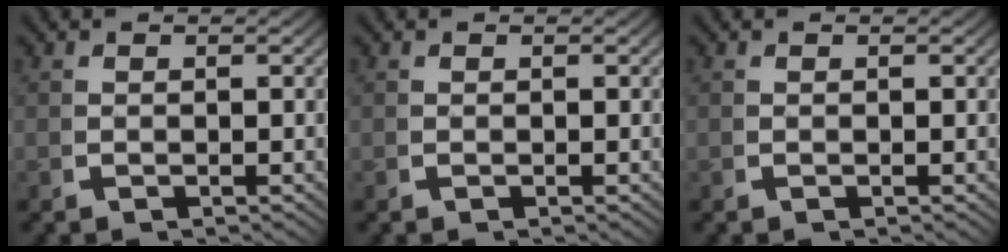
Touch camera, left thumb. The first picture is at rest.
{"total": 0.0}
{"total": 0.0}